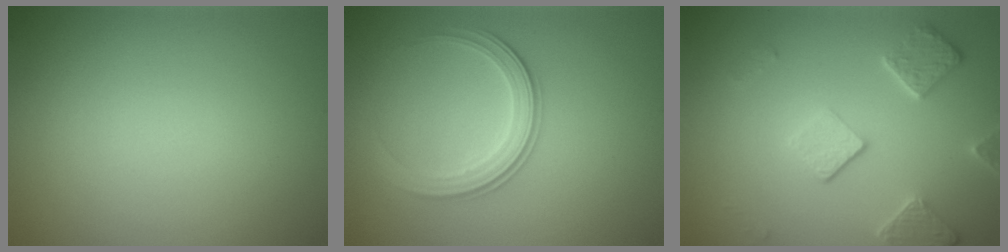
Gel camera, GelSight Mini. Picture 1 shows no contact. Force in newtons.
{"total": 2.9, "press": 2.8, "slide": 0.5}
{"total": 4.0, "press": 3.1, "slide": 2.6}